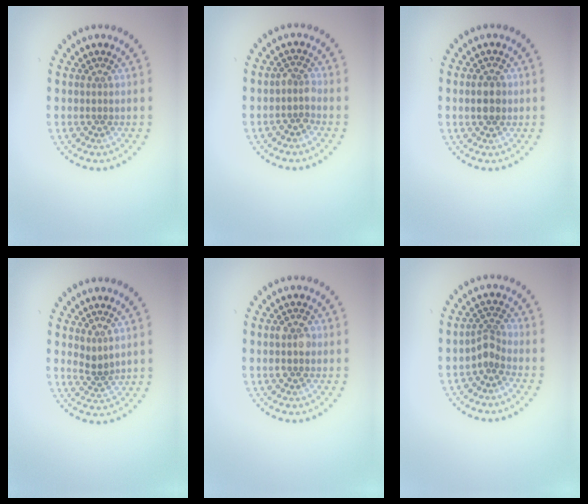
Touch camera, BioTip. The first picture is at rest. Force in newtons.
{"total": 1.6, "press": 1.3, "slide": 1.0}
{"total": 2.6, "press": 2.6, "slide": 0.2}
{"total": 1.4, "press": 1.1, "slide": 0.9}
{"total": 1.7, "press": 1.7, "slide": 0.1}
{"total": 2.0, "press": 1.4, "slide": 1.4}